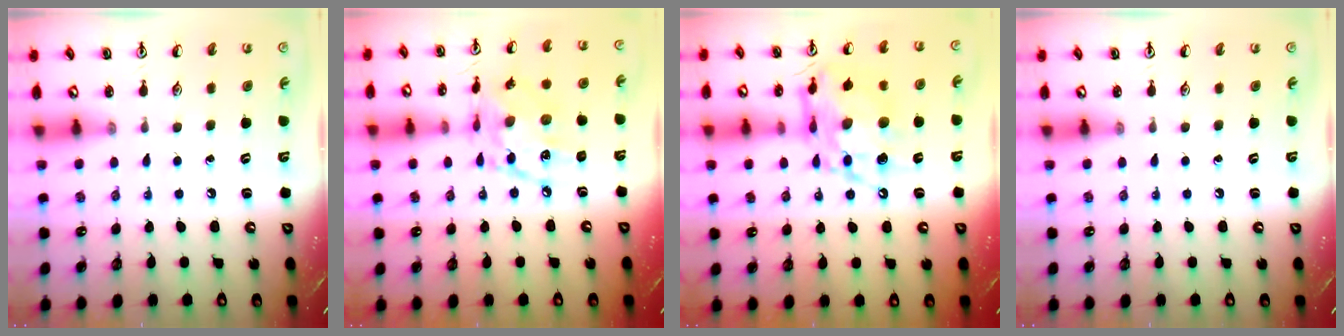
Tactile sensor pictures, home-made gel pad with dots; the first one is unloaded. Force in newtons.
{"total": 12.6, "press": 12.6, "slide": 0.8}
{"total": 14.0, "press": 13.9, "slide": 1.6}
{"total": 0.0}